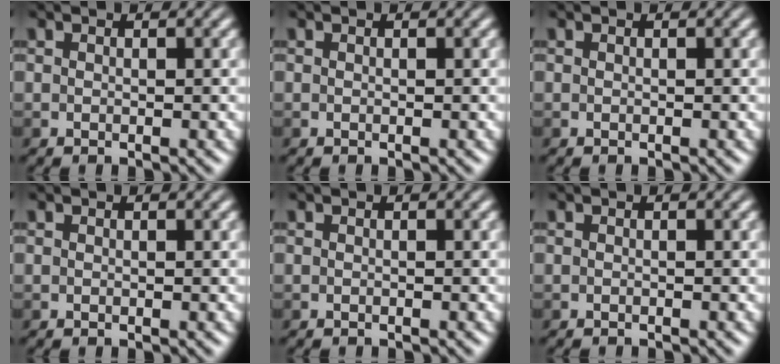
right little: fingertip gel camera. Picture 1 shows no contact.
{"total": 0.0}
{"total": 0.0}
{"total": 0.0}
{"total": 0.6, "force": [-0.6, 0.1, 0.2], "torque": [0.001, 0.000, -0.011]}
{"total": 0.8, "force": [-0.7, 0.2, 0.3], "torque": [0.003, -0.001, -0.013]}